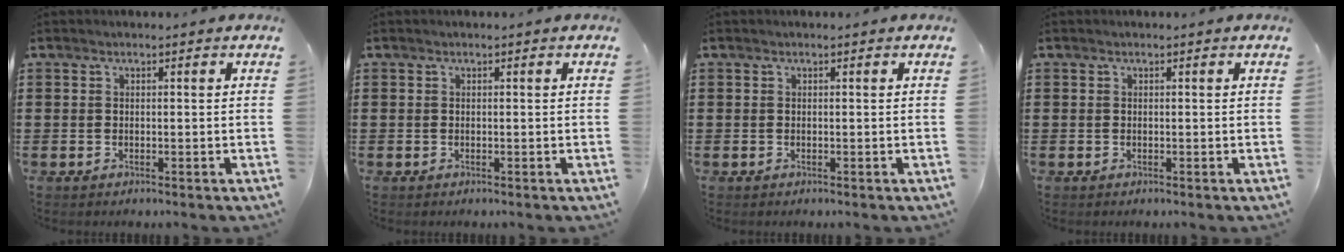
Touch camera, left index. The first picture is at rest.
{"total": 0.0}
{"total": 0.0}
{"total": 0.0}